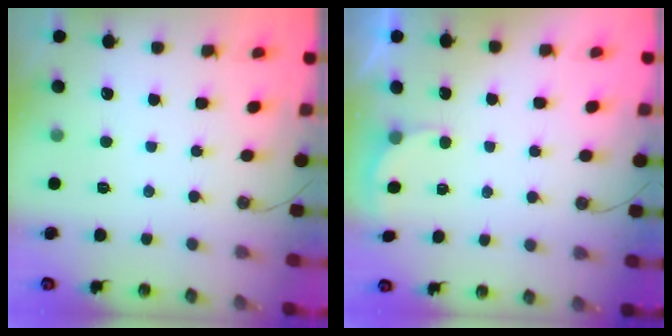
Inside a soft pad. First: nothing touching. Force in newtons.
{"total": 2.3, "press": 2.1, "slide": 0.8}